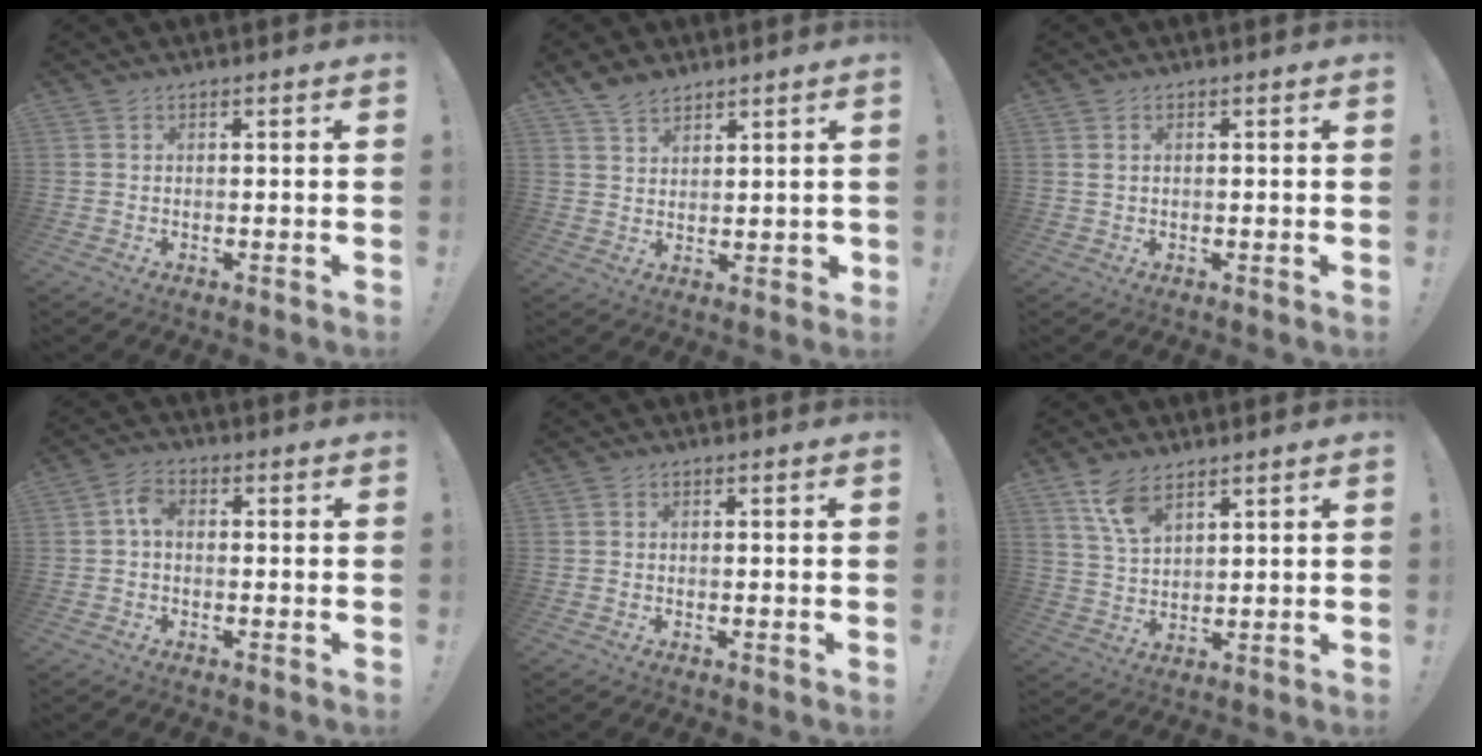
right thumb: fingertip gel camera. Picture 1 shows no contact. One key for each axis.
{"total": 8.1, "fx": 5.5, "fy": 5.4, "fz": 2.6, "tx": -0.041, "ty": -0.029, "tz": 0.110}
{"total": 1.0, "fx": 0.7, "fy": 0.4, "fz": 0.6, "tx": -0.015, "ty": 0.004, "tz": 0.012}
{"total": 4.2, "fx": -0.1, "fy": 2.6, "fz": 3.3, "tx": -0.061, "ty": 0.013, "tz": -0.001}
{"total": 1.0, "fx": -0.8, "fy": 0.6, "fz": 0.3, "tx": -0.004, "ty": 0.003, "tz": -0.014}
{"total": 7.8, "fx": 5.3, "fy": 3.4, "fz": 4.7, "tx": -0.088, "ty": -0.023, "tz": 0.099}